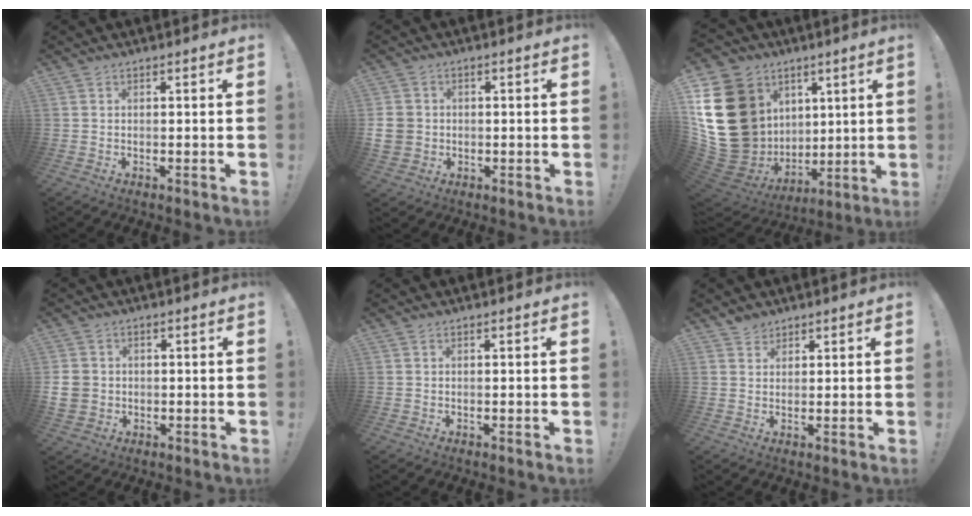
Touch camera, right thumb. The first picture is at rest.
{"total": 6.5, "force": [0.1, 5.8, 2.9], "torque": [-0.059, 0.001, 0.004]}
{"total": 28.1, "force": [5.0, 22.5, 16.0], "torque": [-0.292, -0.054, 0.170]}
{"total": 6.3, "force": [0.1, 5.5, 2.9], "torque": [-0.059, 0.000, 0.005]}
{"total": 0.0}
{"total": 2.9, "force": [2.5, 1.5, 0.3], "torque": [-0.004, -0.012, 0.047]}